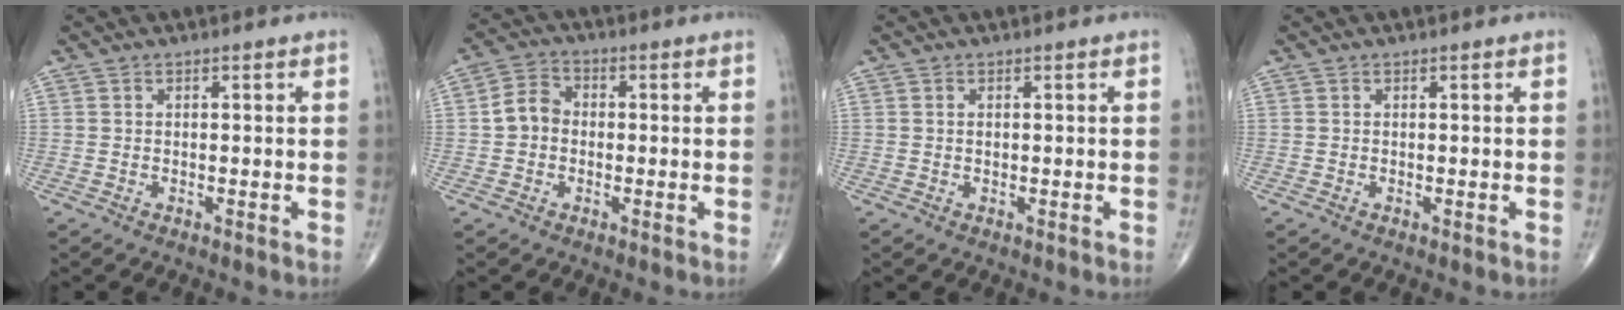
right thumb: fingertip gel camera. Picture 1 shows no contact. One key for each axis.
{"total": 5.3, "fx": -0.5, "fy": 4.4, "fz": 2.9, "tx": -0.042, "ty": 0.019, "tz": -0.019}
{"total": 0.7, "fx": 0.1, "fy": 0.4, "fz": 0.5, "tx": -0.009, "ty": 0.001, "tz": 0.003}
{"total": 0.0}